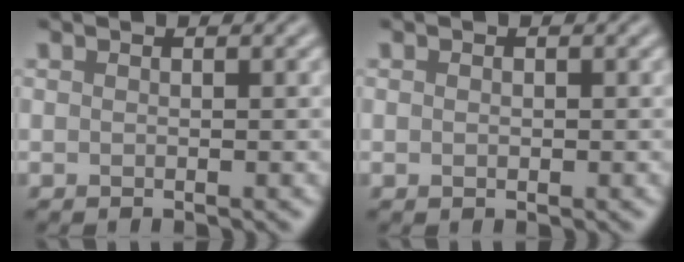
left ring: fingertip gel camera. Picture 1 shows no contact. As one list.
[{"total": 0.5, "force": [0.0, 0.4, 0.3], "torque": [-0.004, -0.001, 0.000]}]